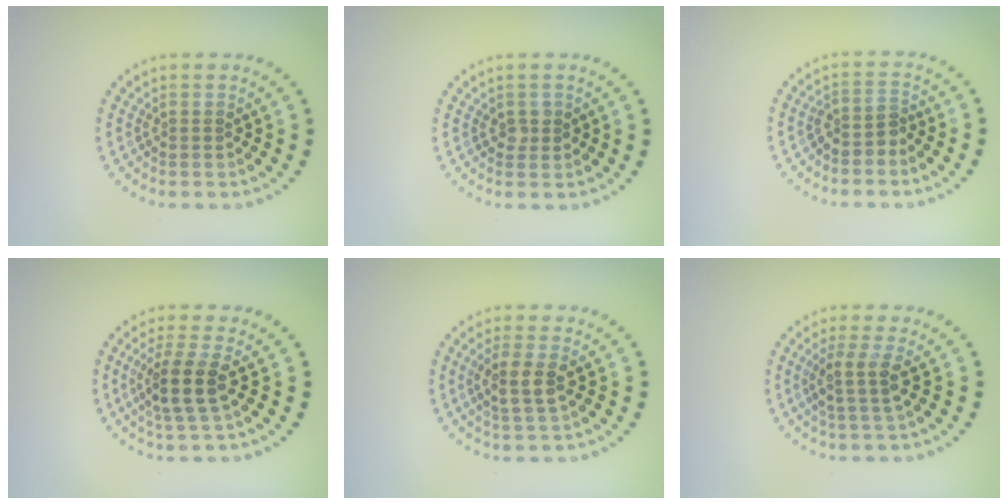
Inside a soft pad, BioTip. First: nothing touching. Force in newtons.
{"total": 1.0, "press": 1.0, "slide": 0.1}
{"total": 1.9, "press": 1.5, "slide": 1.1}
{"total": 3.5, "press": 2.9, "slide": 2.1}
{"total": 2.6, "press": 2.5, "slide": 0.9}
{"total": 2.3, "press": 1.9, "slide": 1.4}